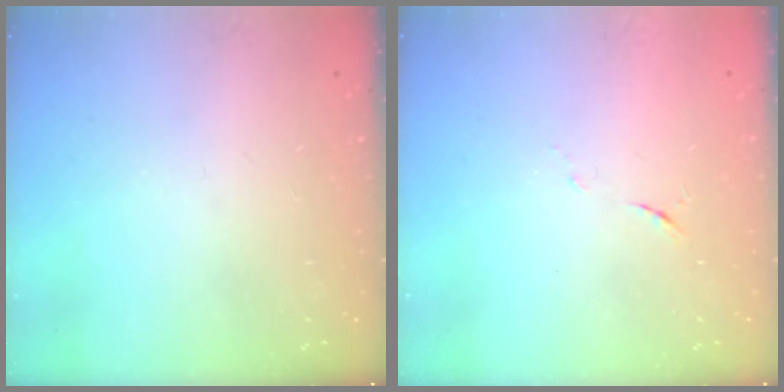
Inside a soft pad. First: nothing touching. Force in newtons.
{"total": 5.2, "press": 5.1, "slide": 1.2}